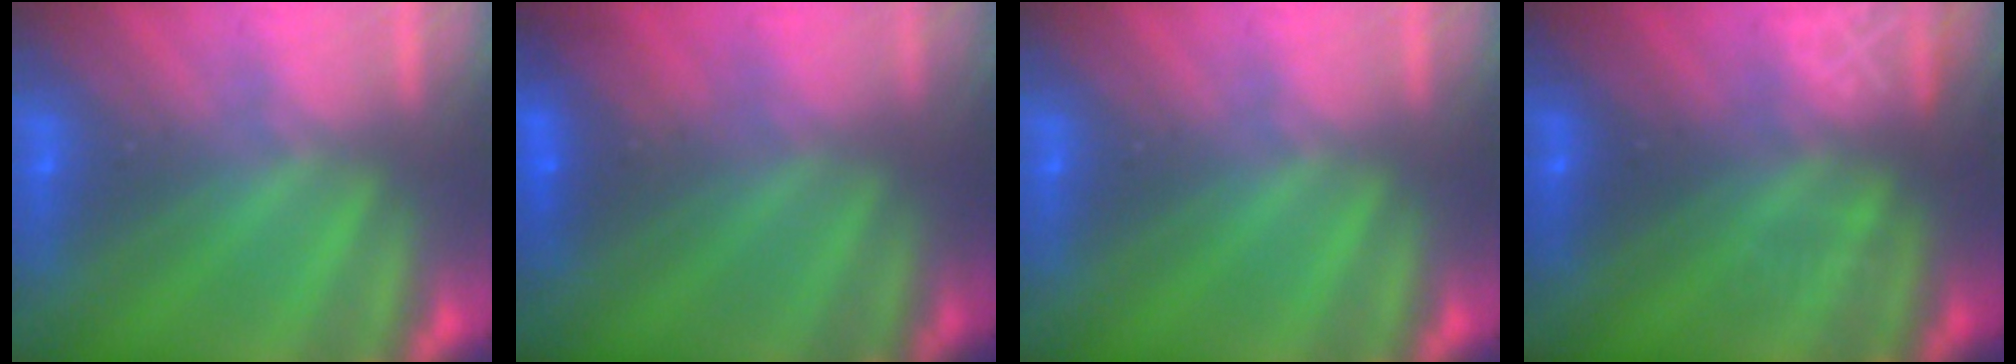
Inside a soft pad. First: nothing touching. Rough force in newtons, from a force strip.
{"total": 1.6}
{"total": 0.0}
{"total": 3.1}